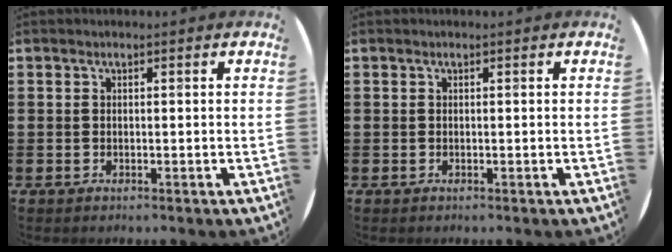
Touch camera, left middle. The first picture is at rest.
{"total": 0.0}